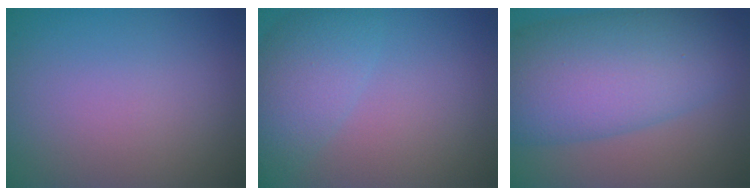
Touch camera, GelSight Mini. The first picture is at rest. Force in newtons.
{"total": 4.6, "press": 4.6, "slide": 0.3}
{"total": 10.7, "press": 10.7, "slide": 0.4}